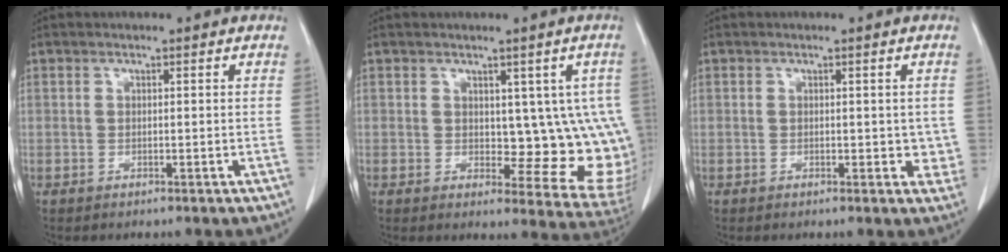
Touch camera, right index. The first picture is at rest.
{"total": 10.4, "force": [1.3, 5.4, 8.8], "torque": [-0.074, -0.002, 0.023]}
{"total": 2.8, "force": [0.1, 2.0, 2.0], "torque": [-0.005, 0.002, 0.001]}